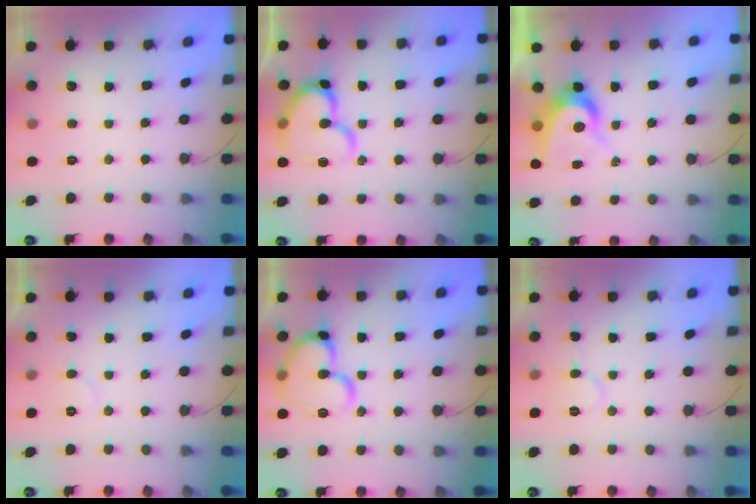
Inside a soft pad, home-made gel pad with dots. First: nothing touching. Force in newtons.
{"total": 16.3, "press": 16.2, "slide": 1.6}
{"total": 7.6, "press": 7.6, "slide": 0.5}
{"total": 4.1, "press": 4.1, "slide": 0.3}
{"total": 16.1, "press": 16.0, "slide": 1.8}
{"total": 5.5, "press": 5.5, "slide": 0.5}